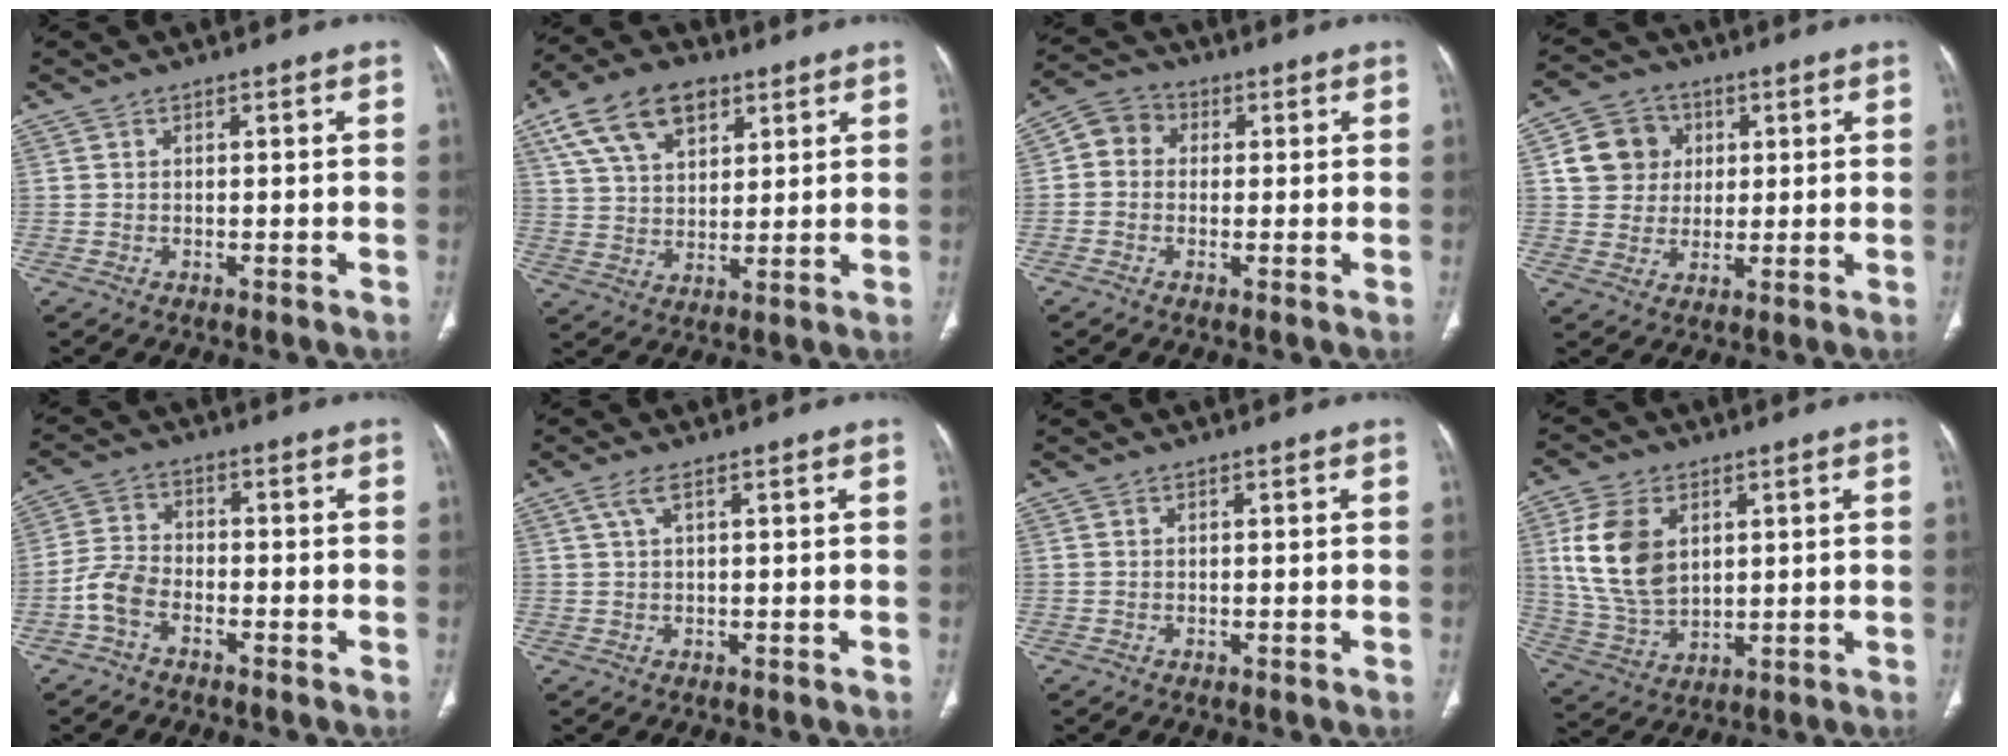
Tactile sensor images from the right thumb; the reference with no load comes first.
{"total": 13.9, "force": [7.2, 8.2, 8.7], "torque": [-0.136, -0.011, 0.133]}
{"total": 5.5, "force": [0.4, 4.8, 2.7], "torque": [-0.033, 0.015, -0.007]}
{"total": 9.1, "force": [2.1, 8.3, 2.9], "torque": [-0.023, 0.001, 0.034]}
{"total": 5.5, "force": [-2.9, 3.3, 3.4], "torque": [-0.069, 0.021, -0.064]}
{"total": 2.2, "force": [1.0, 0.5, 1.9], "torque": [-0.055, 0.011, 0.026]}
{"total": 0.0}
{"total": 13.1, "force": [3.4, 8.6, 9.2], "torque": [-0.169, -0.012, 0.078]}